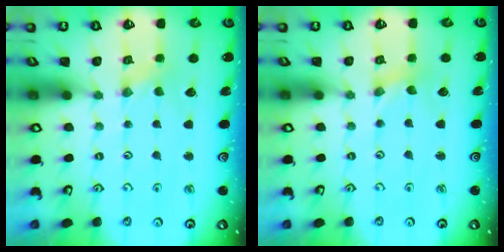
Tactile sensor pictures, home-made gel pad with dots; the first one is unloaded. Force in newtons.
{"total": 0.0}